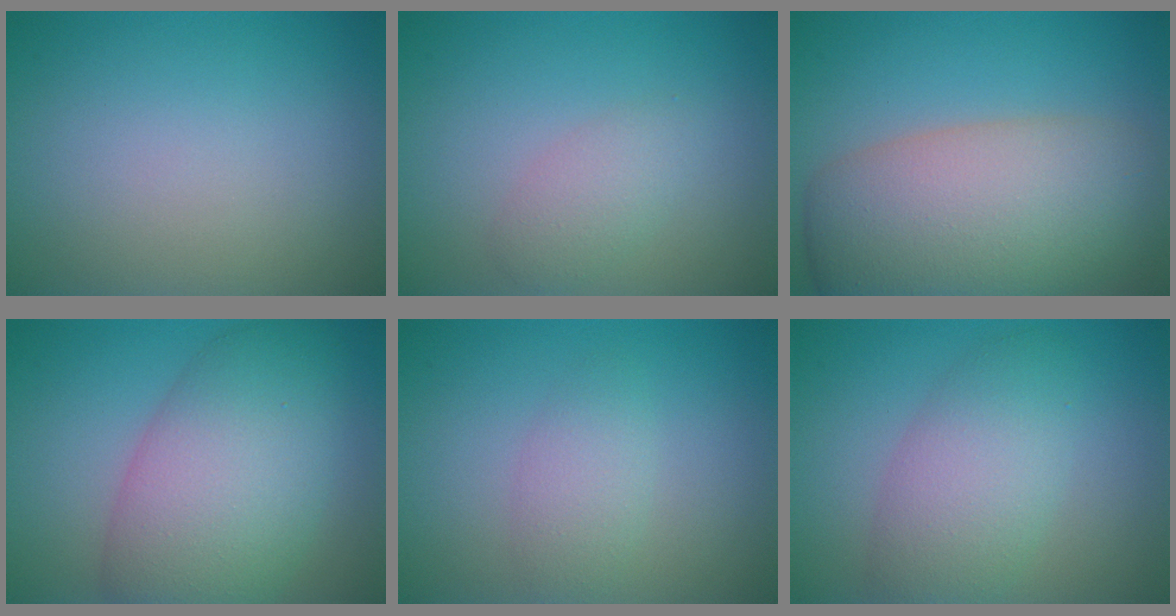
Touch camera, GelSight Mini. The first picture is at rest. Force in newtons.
{"total": 2.1, "press": 2.1, "slide": 0.1}
{"total": 10.6, "press": 10.5, "slide": 0.6}
{"total": 9.5, "press": 9.5, "slide": 0.2}
{"total": 2.1, "press": 2.1, "slide": 0.1}
{"total": 5.1, "press": 5.1, "slide": 0.3}